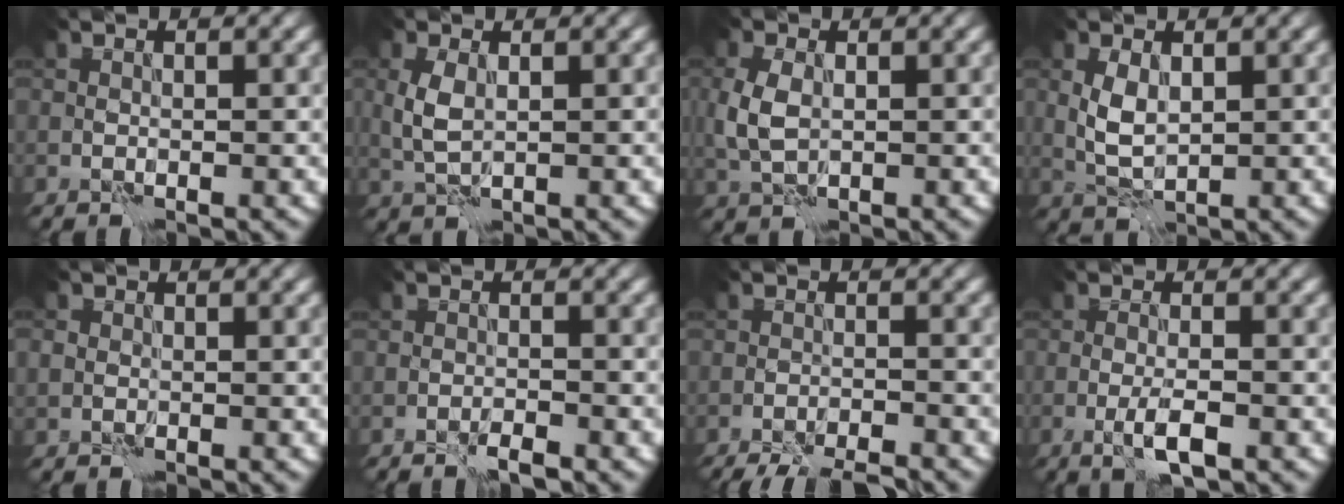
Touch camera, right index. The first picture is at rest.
{"total": 2.1, "force": [0.5, 1.0, 1.8], "torque": [-0.046, 0.000, 0.013]}
{"total": 3.0, "force": [0.2, 2.0, 2.2], "torque": [-0.061, -0.003, 0.005]}
{"total": 2.3, "force": [0.6, 1.2, 1.9], "torque": [-0.047, -0.002, 0.017]}
{"total": 0.7, "force": [-0.2, 0.7, 0.1], "torque": [0.004, -0.002, -0.004]}
{"total": 1.4, "force": [-1.3, 0.0, 0.5], "torque": [-0.006, 0.002, -0.024]}
{"total": 8.5, "force": [-7.9, 1.6, 2.7], "torque": [-0.032, -0.010, -0.109]}
{"total": 2.5, "force": [-1.3, 0.3, 2.1], "torque": [-0.042, 0.001, -0.026]}